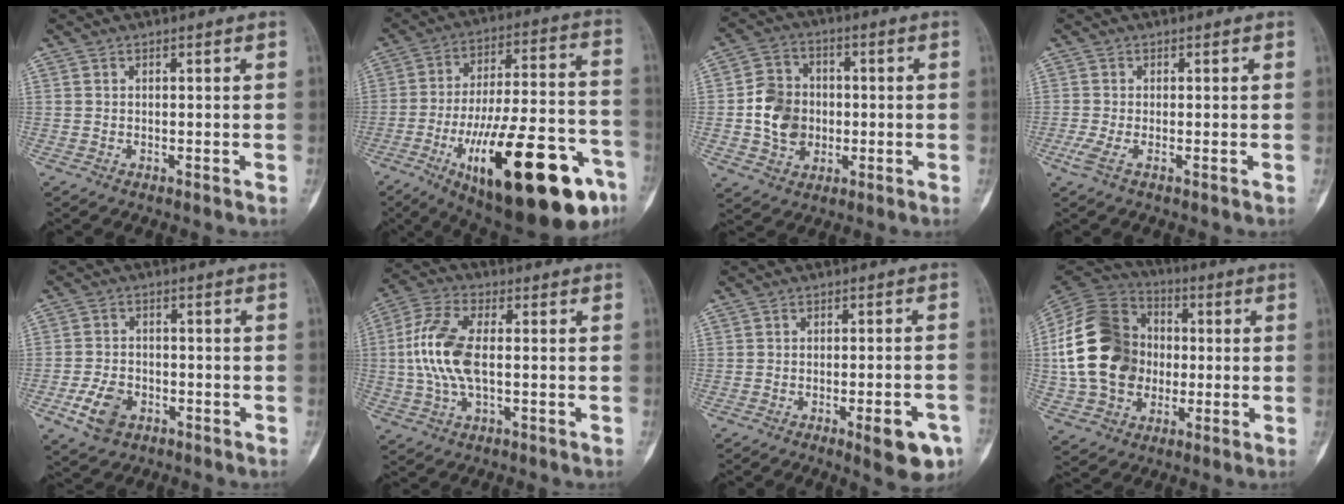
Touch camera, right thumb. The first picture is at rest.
{"total": 30.6, "force": [-13.7, 9.8, 25.6], "torque": [-0.357, 0.051, -0.199]}
{"total": 10.4, "force": [-0.9, 8.7, 5.6], "torque": [-0.075, 0.011, -0.017]}
{"total": 1.9, "force": [-0.8, 0.3, 1.7], "torque": [-0.056, -0.009, -0.023]}
{"total": 6.7, "force": [-3.0, 4.5, 3.9], "torque": [-0.071, 0.013, -0.051]}
{"total": 11.5, "force": [-0.1, 5.5, 10.1], "torque": [-0.229, 0.015, -0.004]}
{"total": 8.2, "force": [-3.9, 2.3, 6.8], "torque": [-0.078, 0.014, -0.044]}
{"total": 21.2, "force": [-0.4, 16.9, 12.7], "torque": [-0.228, 0.024, -0.006]}